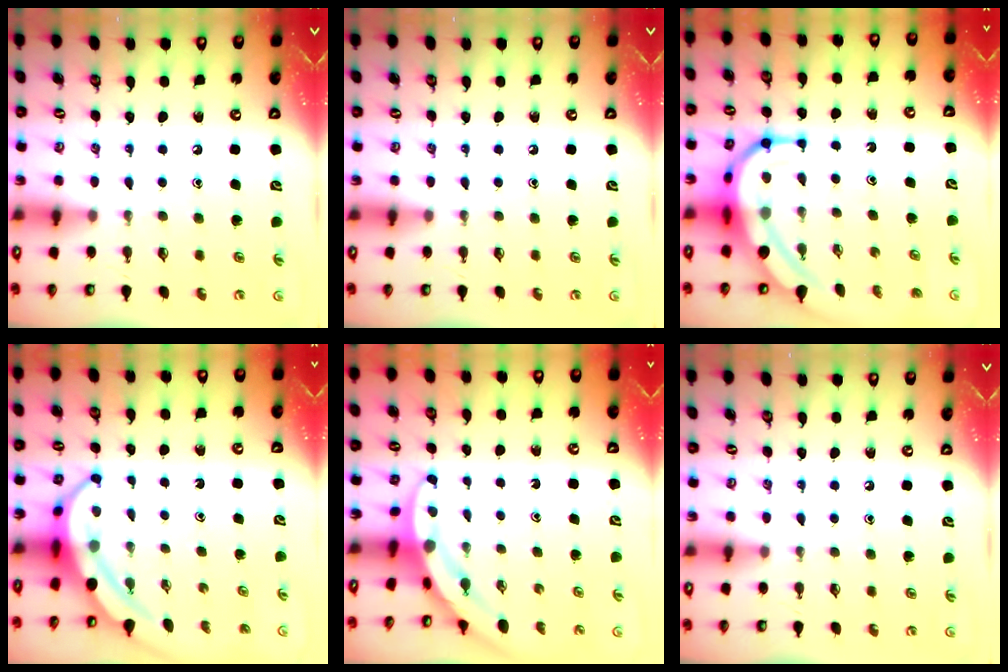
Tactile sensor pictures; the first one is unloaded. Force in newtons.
{"total": 0.0}
{"total": 13.6, "press": 13.5, "slide": 1.3}
{"total": 7.4, "press": 7.3, "slide": 0.8}
{"total": 3.3, "press": 3.3, "slide": 0.2}
{"total": 0.0}